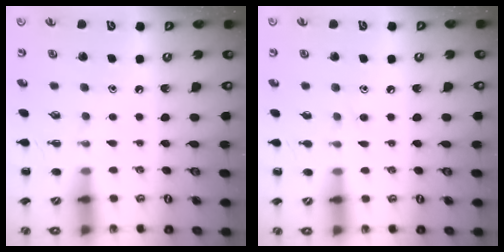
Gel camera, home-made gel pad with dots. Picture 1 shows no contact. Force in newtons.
{"total": 4.5, "press": 4.1, "slide": 1.9}